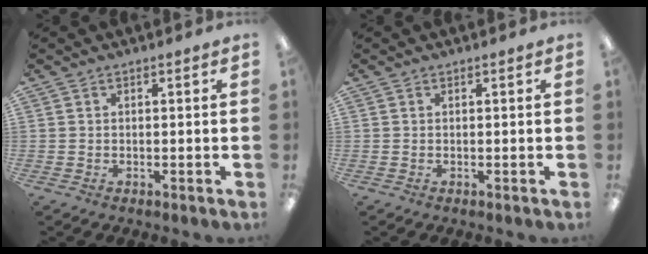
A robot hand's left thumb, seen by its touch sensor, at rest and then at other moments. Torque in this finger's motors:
{"motor_torque": [-0.05, -0.06, 0.19, -0.07, 0.00]}